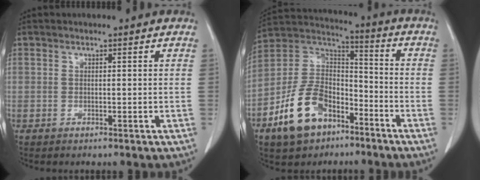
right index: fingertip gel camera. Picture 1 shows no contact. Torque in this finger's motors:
{"motor_torque": [0.00, -0.10, 0.04, 0.00]}